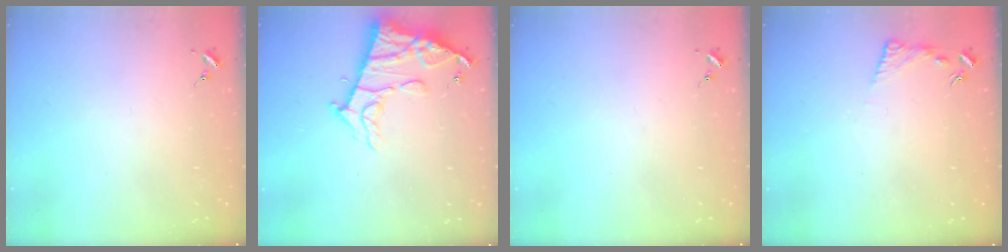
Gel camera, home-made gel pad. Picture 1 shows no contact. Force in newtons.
{"total": 14.9, "press": 14.8, "slide": 1.4}
{"total": 0.0}
{"total": 6.0, "press": 6.0, "slide": 0.4}